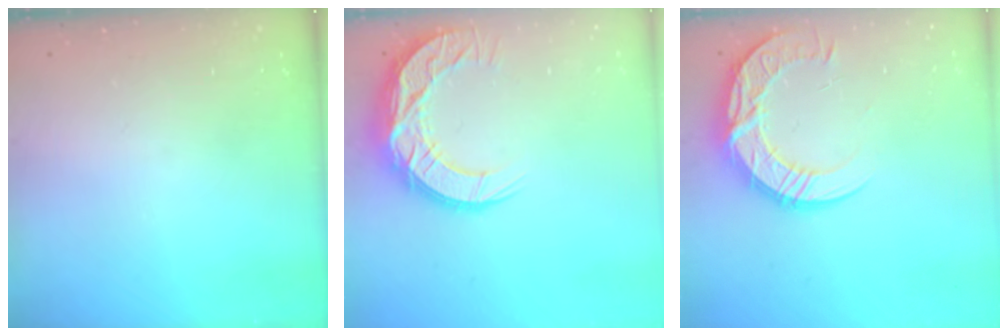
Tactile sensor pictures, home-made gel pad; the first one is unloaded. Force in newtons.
{"total": 15.4, "press": 15.3, "slide": 1.0}
{"total": 18.4, "press": 18.4, "slide": 1.0}